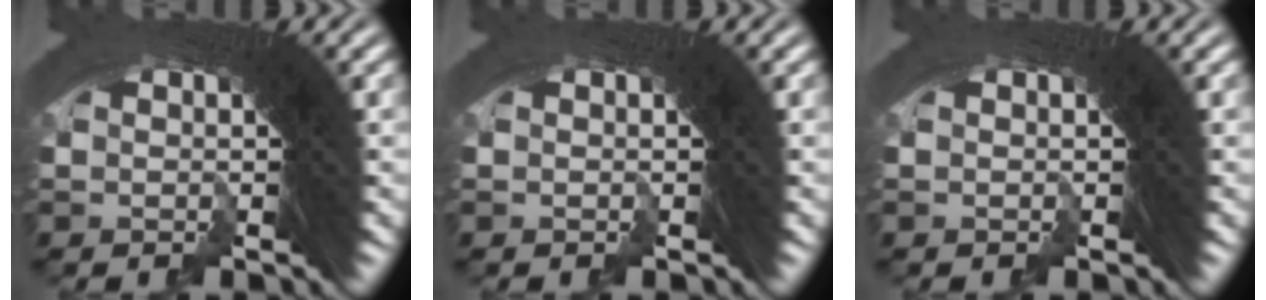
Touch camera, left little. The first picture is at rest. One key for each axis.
{"total": 0.0}
{"total": 0.0}